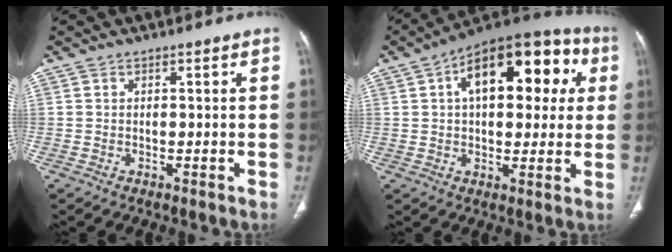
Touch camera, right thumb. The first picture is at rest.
{"total": 21.6, "force": [6.1, 11.3, 17.4], "torque": [-0.209, 0.034, 0.082]}